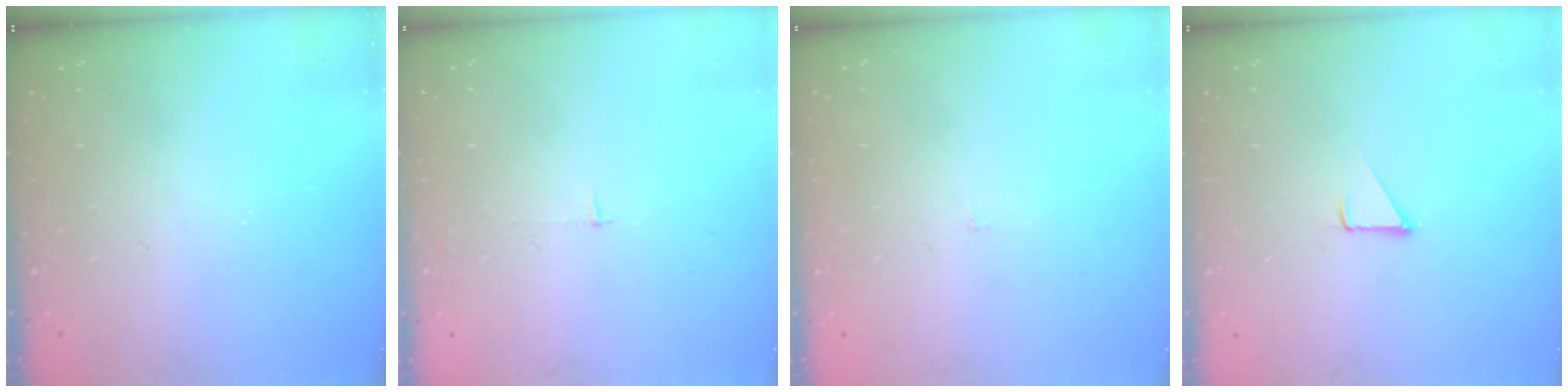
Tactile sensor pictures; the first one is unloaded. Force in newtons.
{"total": 2.5, "press": 2.5, "slide": 0.2}
{"total": 1.8, "press": 1.8, "slide": 0.1}
{"total": 3.2, "press": 3.2, "slide": 0.1}